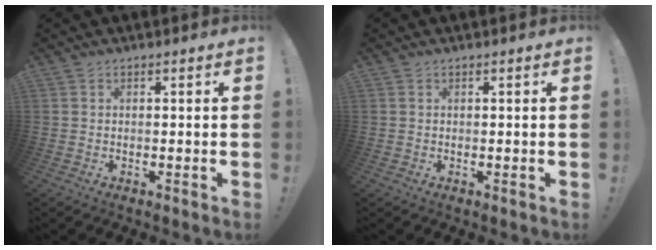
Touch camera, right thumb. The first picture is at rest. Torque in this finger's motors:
{"motor_torque": [0.12, 0.03, 0.04, 0.14, -0.08]}